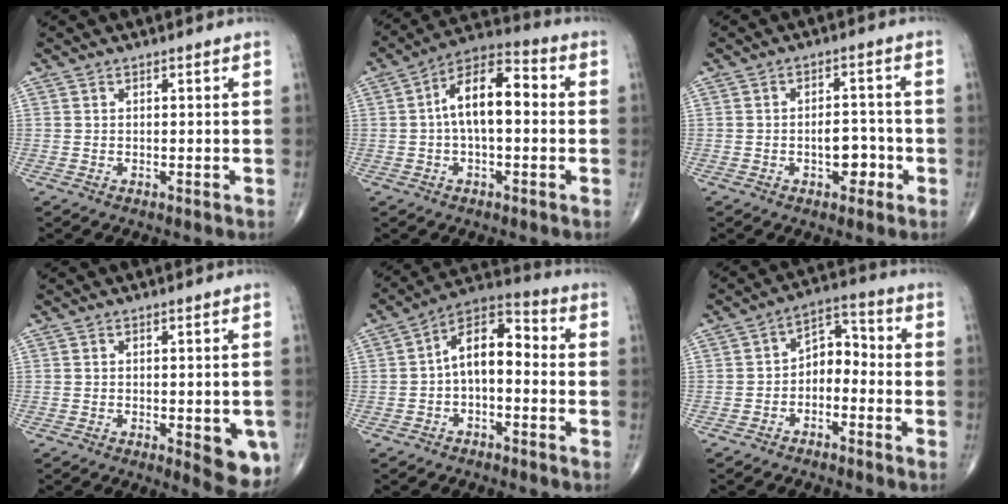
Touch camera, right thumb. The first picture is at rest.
{"total": 12.1, "force": [0.6, 5.9, 10.6], "torque": [-0.173, 0.040, -0.002]}
{"total": 5.2, "force": [-1.8, 3.0, 3.9], "torque": [-0.033, 0.020, -0.026]}
{"total": 7.6, "force": [-2.2, 2.7, 6.8], "torque": [-0.058, -0.010, -0.023]}
{"total": 10.6, "force": [-1.0, 5.8, 8.8], "torque": [-0.127, 0.048, -0.031]}
{"total": 6.7, "force": [-2.4, 4.5, 4.4], "torque": [-0.052, 0.046, -0.052]}